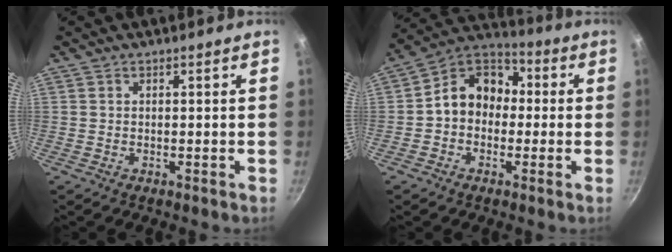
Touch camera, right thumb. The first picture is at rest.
{"total": 11.3, "force": [-0.3, 9.2, 6.6], "torque": [-0.066, 0.042, -0.032]}